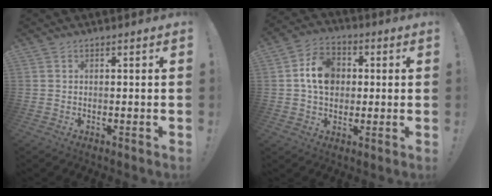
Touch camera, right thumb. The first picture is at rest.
{"total": 12.3, "force": [1.5, 9.6, 7.5], "torque": [-0.105, 0.006, 0.032]}